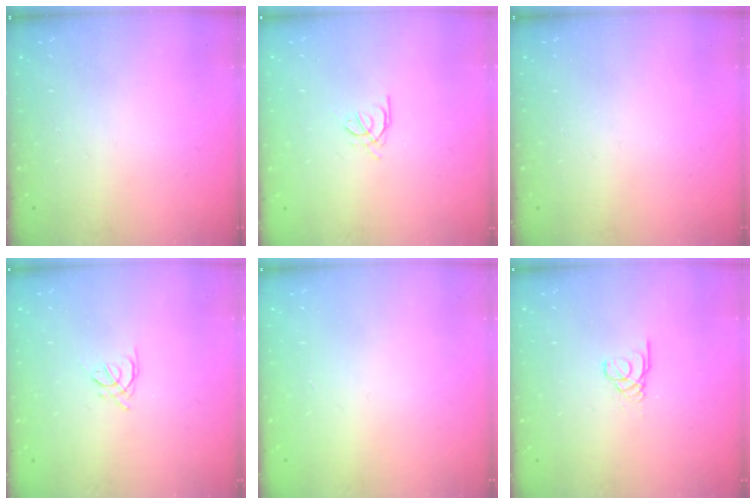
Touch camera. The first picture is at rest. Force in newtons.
{"total": 1.4, "press": 1.3, "slide": 0.3}
{"total": 0.0}
{"total": 2.5, "press": 2.4, "slide": 0.5}
{"total": 0.8, "press": 0.8, "slide": 0.2}
{"total": 1.7, "press": 1.7, "slide": 0.2}